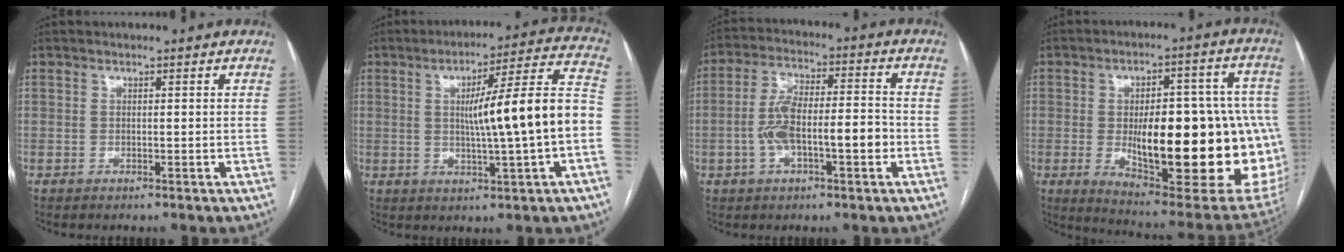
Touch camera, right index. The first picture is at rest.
{"total": 15.2, "force": [-1.0, -0.2, 15.2], "torque": [-0.216, 0.023, -0.016]}
{"total": 10.4, "force": [-2.5, 3.1, 9.6], "torque": [-0.184, 0.028, -0.041]}
{"total": 29.7, "force": [-3.6, 9.4, 27.9], "torque": [-0.309, 0.007, -0.025]}